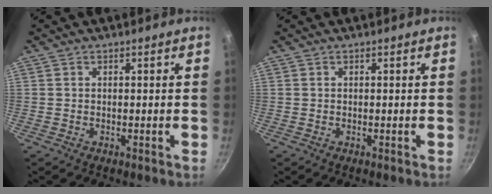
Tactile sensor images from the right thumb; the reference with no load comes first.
{"total": 0.0}